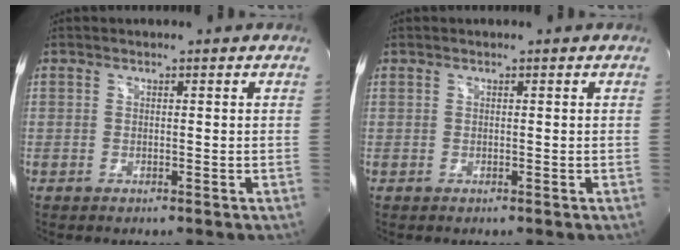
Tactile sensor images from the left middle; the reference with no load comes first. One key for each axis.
{"total": 0.0}